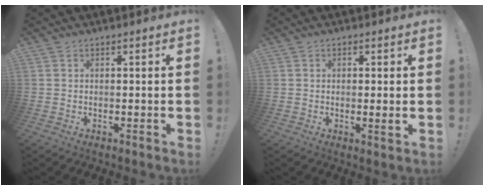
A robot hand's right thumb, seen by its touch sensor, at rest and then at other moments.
{"total": 2.0, "force": [0.2, 0.2, 1.9], "torque": [-0.026, -0.003, 0.001]}